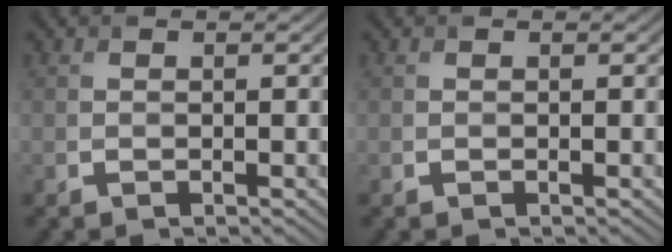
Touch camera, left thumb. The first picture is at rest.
{"total": 0.0}